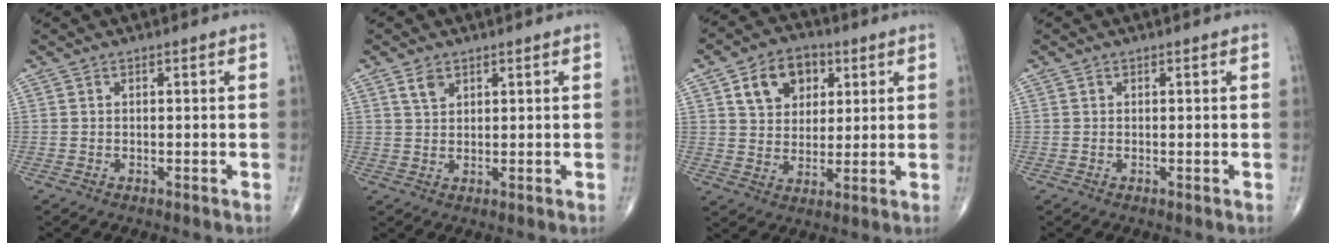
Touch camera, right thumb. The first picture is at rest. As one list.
[{"total": 2.8, "force": [1.7, 1.6, 1.5], "torque": [-0.023, -0.007, 0.036]}, {"total": 10.7, "force": [4.3, 7.8, 6.0], "torque": [-0.063, -0.009, 0.072]}, {"total": 0.0}]